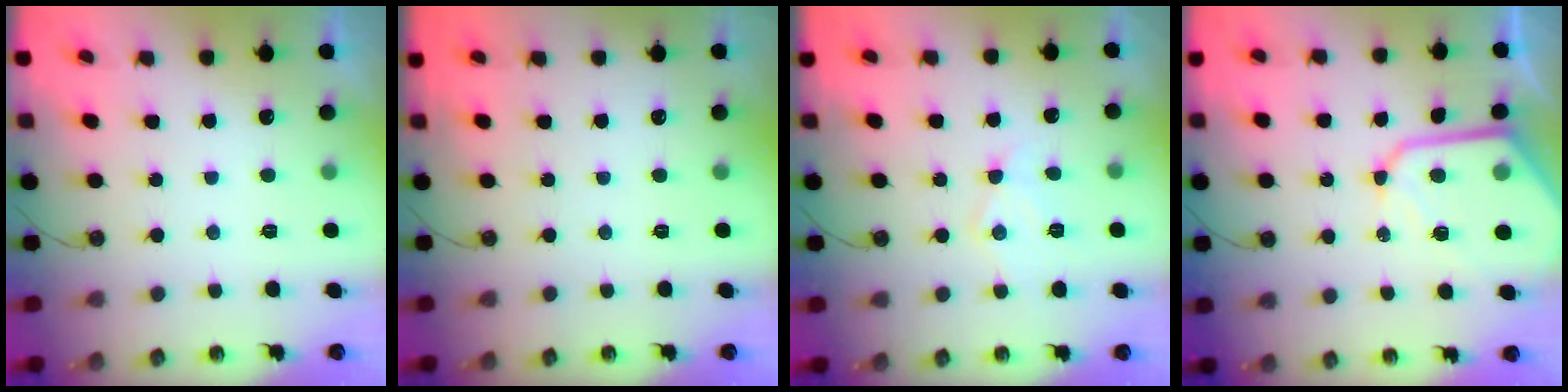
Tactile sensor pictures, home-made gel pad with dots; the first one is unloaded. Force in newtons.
{"total": 0.0}
{"total": 9.3, "press": 9.3, "slide": 0.5}
{"total": 13.5, "press": 13.4, "slide": 1.2}